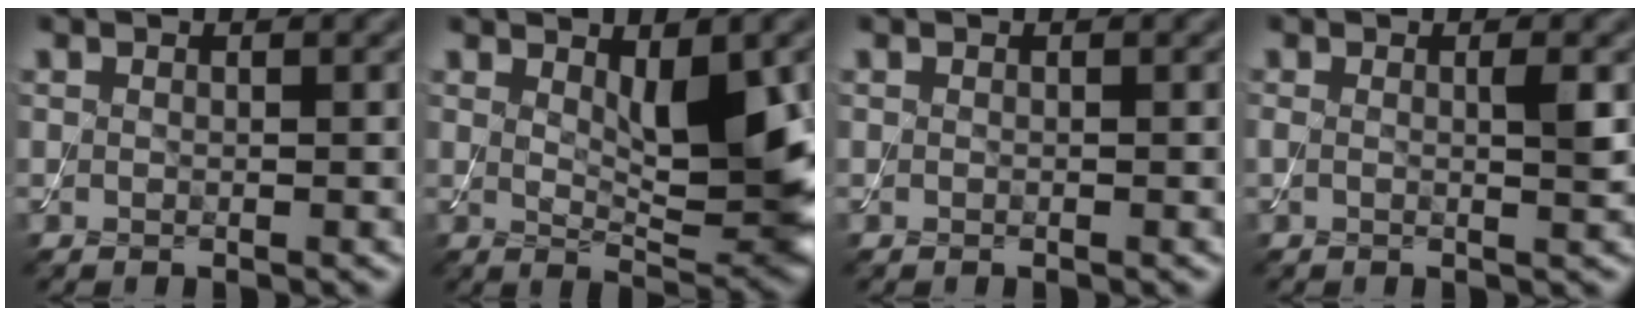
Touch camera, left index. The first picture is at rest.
{"total": 5.6, "force": [1.2, 1.9, 5.2], "torque": [-0.079, -0.007, 0.025]}
{"total": 0.0}
{"total": 1.6, "force": [0.2, 0.1, 1.6], "torque": [-0.028, -0.001, 0.000]}